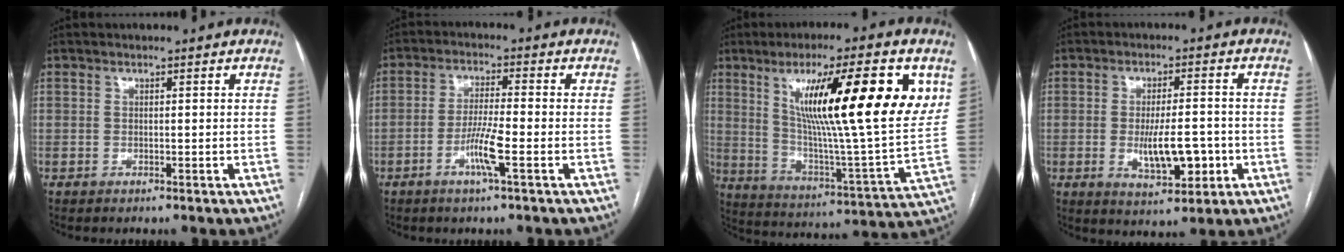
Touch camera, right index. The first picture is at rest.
{"total": 5.9, "force": [-2.4, -0.1, 5.4], "torque": [-0.105, -0.006, -0.046]}
{"total": 23.6, "force": [9.1, 2.0, 21.7], "torque": [-0.335, -0.004, 0.137]}
{"total": 8.2, "force": [-1.8, 2.6, 7.6], "torque": [-0.127, -0.004, -0.023]}